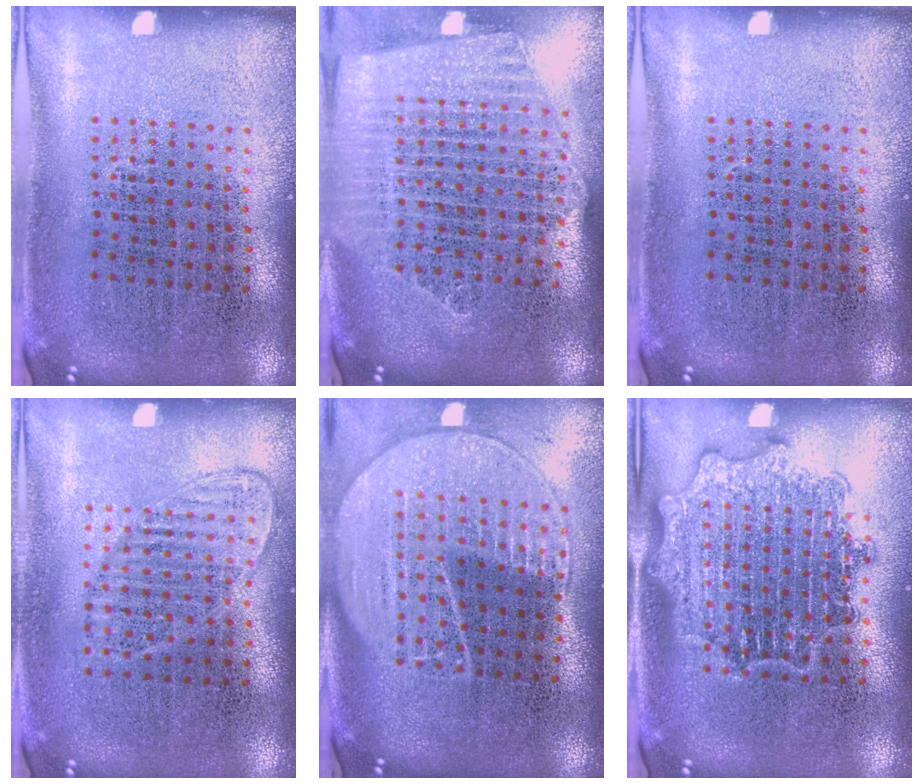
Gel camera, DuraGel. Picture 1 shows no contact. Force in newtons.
{"total": 2.4, "press": 2.2, "slide": 1.2}
{"total": 0.0}
{"total": 1.1, "press": 1.0, "slide": 0.5}
{"total": 1.9, "press": 1.8, "slide": 0.8}
{"total": 2.0, "press": 2.0, "slide": 0.3}